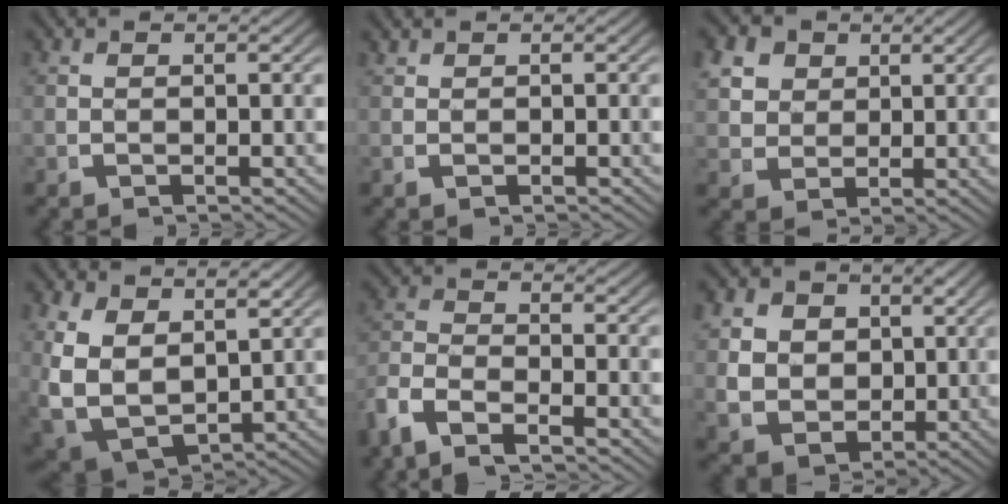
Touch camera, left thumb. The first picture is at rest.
{"total": 0.6, "force": [0.4, 0.4, 0.2], "torque": [-0.004, -0.002, 0.013]}
{"total": 6.7, "force": [2.3, 5.4, 3.2], "torque": [-0.082, -0.014, 0.049]}
{"total": 10.5, "force": [-0.6, 8.3, 6.4], "torque": [-0.197, -0.061, 0.016]}
{"total": 5.8, "force": [-2.8, 3.7, 3.4], "torque": [-0.091, -0.019, -0.047]}
{"total": 9.7, "force": [0.2, 8.0, 5.4], "torque": [-0.131, -0.050, 0.024]}